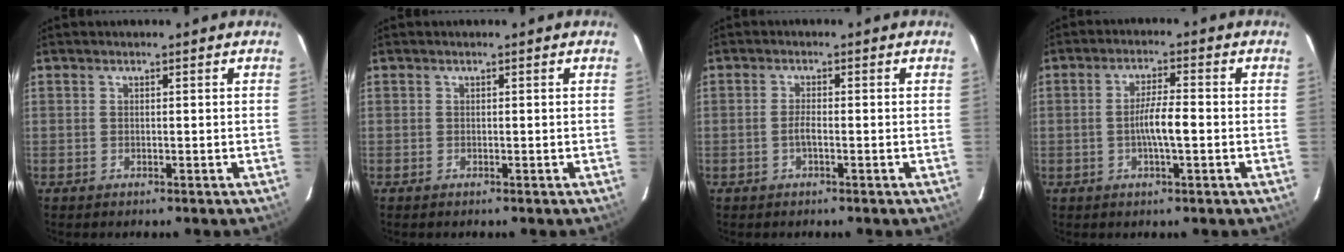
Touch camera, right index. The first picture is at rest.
{"total": 0.0}
{"total": 1.6, "force": [-0.6, 0.2, 1.4], "torque": [-0.028, 0.004, -0.012]}
{"total": 5.1, "force": [-1.1, 0.5, 5.0], "torque": [-0.090, 0.001, -0.018]}